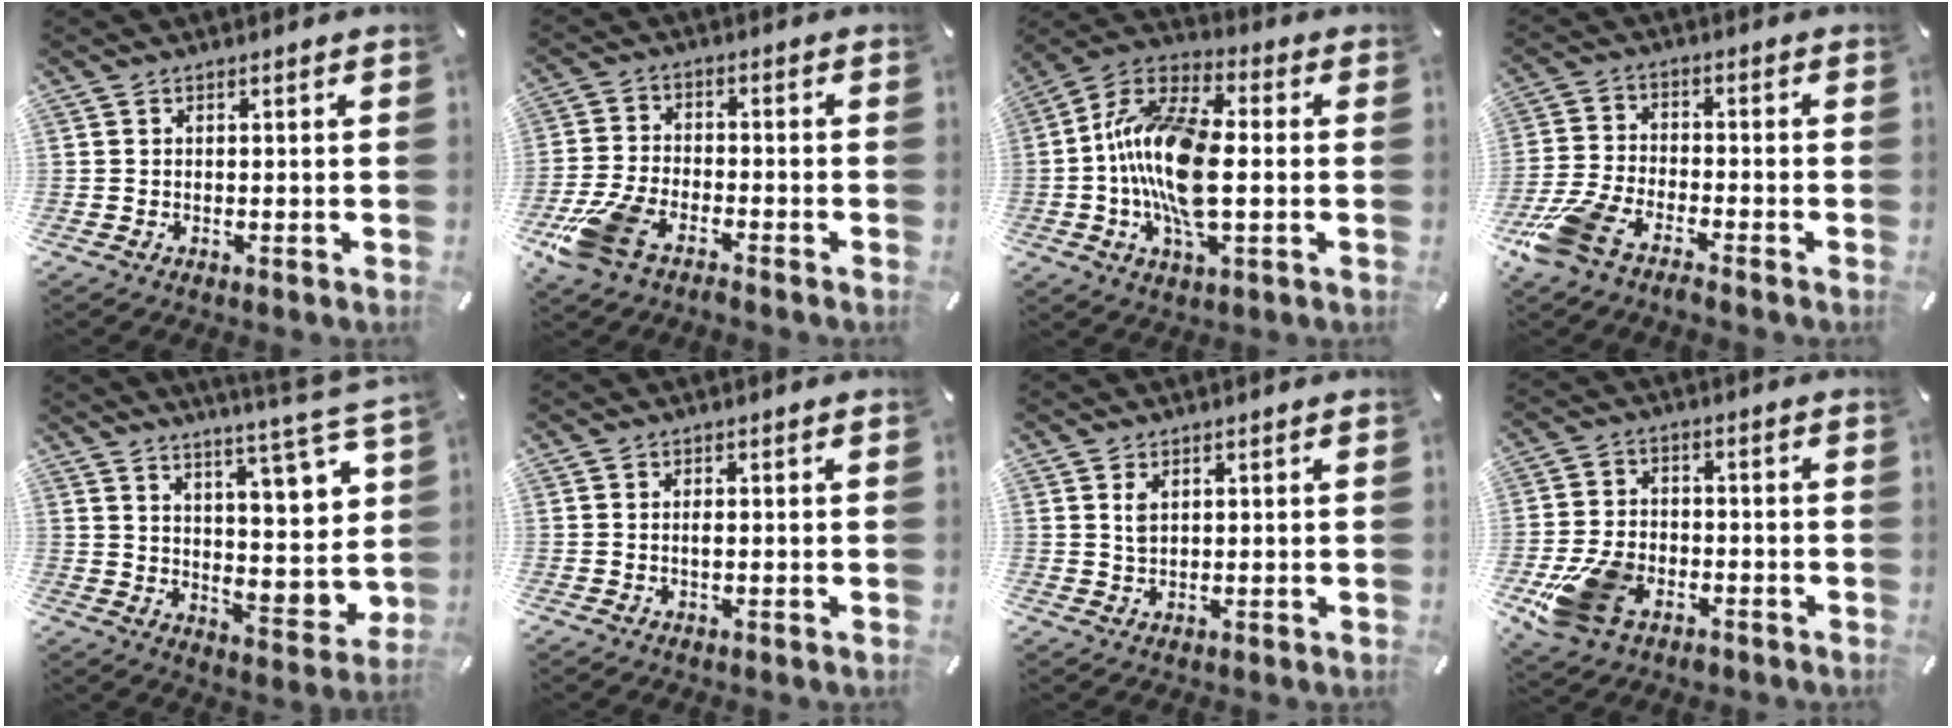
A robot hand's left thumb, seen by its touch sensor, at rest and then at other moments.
{"total": 10.2, "force": [-6.8, 4.5, 6.2], "torque": [-0.142, 0.020, -0.130]}
{"total": 17.4, "force": [-1.7, 8.2, 15.2], "torque": [-0.323, -0.001, -0.033]}
{"total": 9.9, "force": [-7.4, 3.5, 5.5], "torque": [-0.130, 0.021, -0.146]}
{"total": 13.4, "force": [6.3, 5.1, 10.6], "torque": [-0.114, -0.093, 0.097]}
{"total": 1.3, "force": [0.0, 0.3, 1.2], "torque": [-0.024, -0.001, -0.001]}
{"total": 2.1, "force": [0.8, 1.0, 1.6], "torque": [-0.036, 0.002, 0.015]}
{"total": 11.6, "force": [-5.3, 7.8, 6.7], "torque": [-0.138, 0.024, -0.090]}